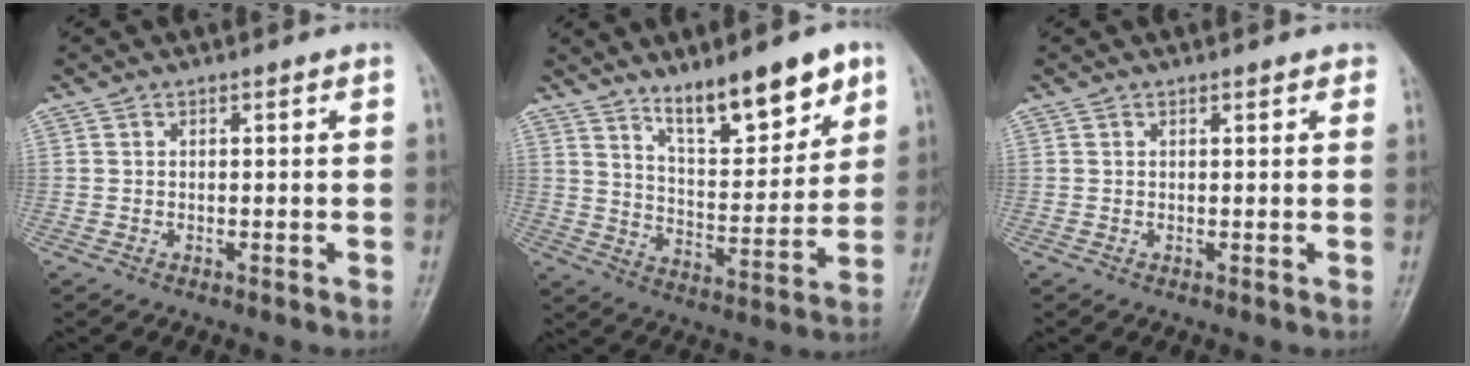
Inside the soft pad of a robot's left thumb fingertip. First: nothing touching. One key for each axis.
{"total": 14.7, "fx": 9.7, "fy": 4.7, "fz": 9.9, "tx": -0.120, "ty": -0.061, "tz": 0.165}
{"total": 1.4, "fx": 1.0, "fy": 0.5, "fz": 0.8, "tx": -0.006, "ty": -0.002, "tz": 0.008}